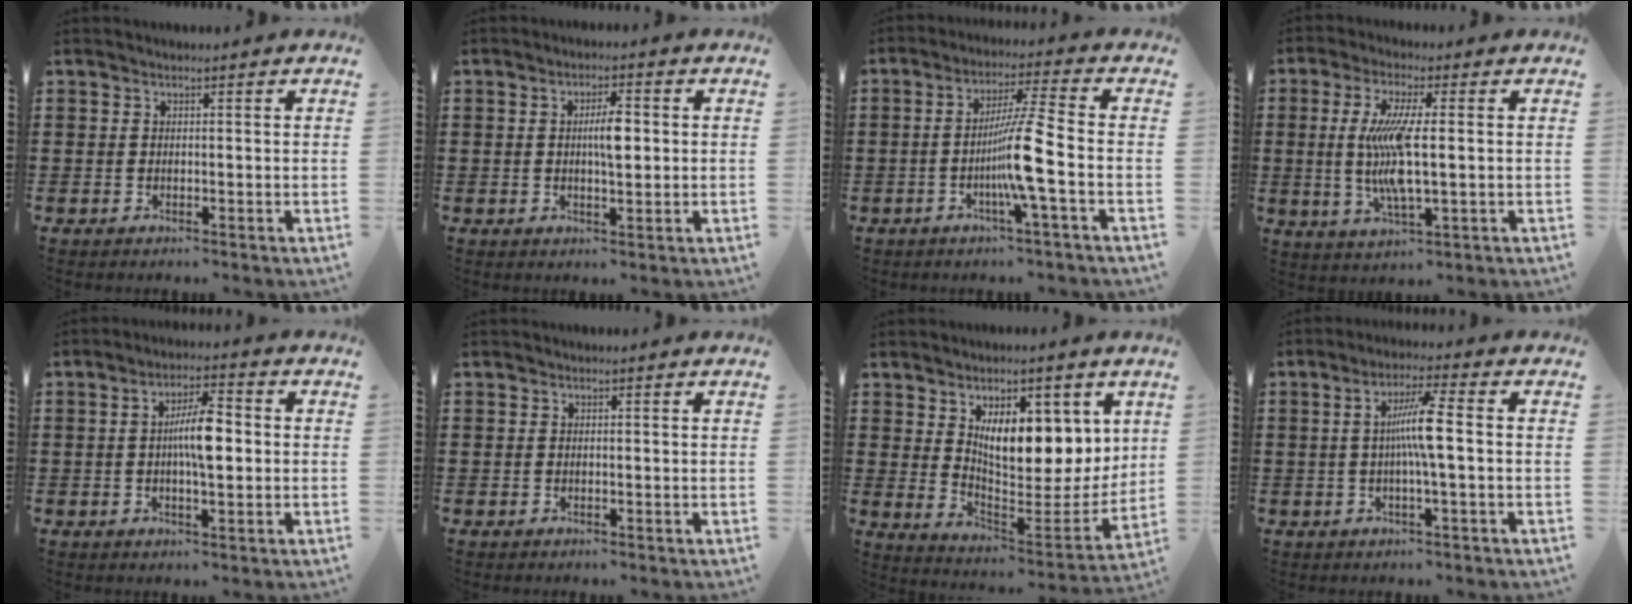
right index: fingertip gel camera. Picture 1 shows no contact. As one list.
[{"total": 4.5, "force": [0.4, 1.3, 4.3], "torque": [-0.074, 0.002, 0.002]}, {"total": 8.6, "force": [-2.3, -0.7, 8.3], "torque": [-0.157, -0.014, -0.049]}, {"total": 9.0, "force": [0.2, 1.8, 8.8], "torque": [-0.193, -0.017, -0.007]}, {"total": 6.6, "force": [0.1, 1.8, 6.4], "torque": [-0.115, 0.007, -0.002]}, {"total": 0.0}, {"total": 10.5, "force": [5.2, 5.0, 7.6], "torque": [-0.107, -0.035, 0.086]}, {"total": 6.3, "force": [-0.1, 0.0, 6.3], "torque": [-0.116, -0.001, -0.009]}]